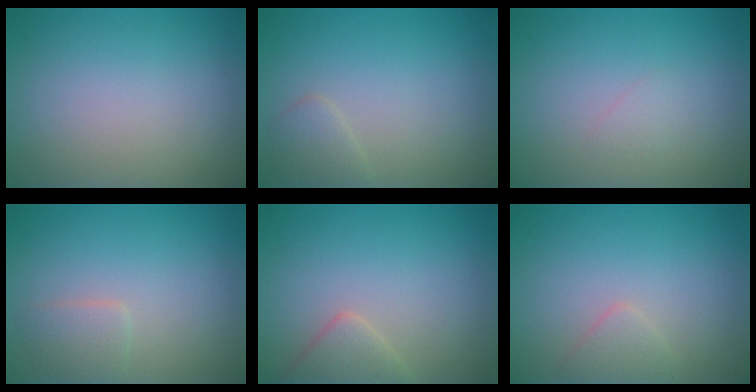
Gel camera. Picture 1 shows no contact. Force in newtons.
{"total": 1.4, "press": 1.4, "slide": 0.1}
{"total": 0.7, "press": 0.7, "slide": 0.1}
{"total": 1.6, "press": 1.5, "slide": 0.2}
{"total": 2.3, "press": 2.3, "slide": 0.1}
{"total": 1.3, "press": 1.3, "slide": 0.0}